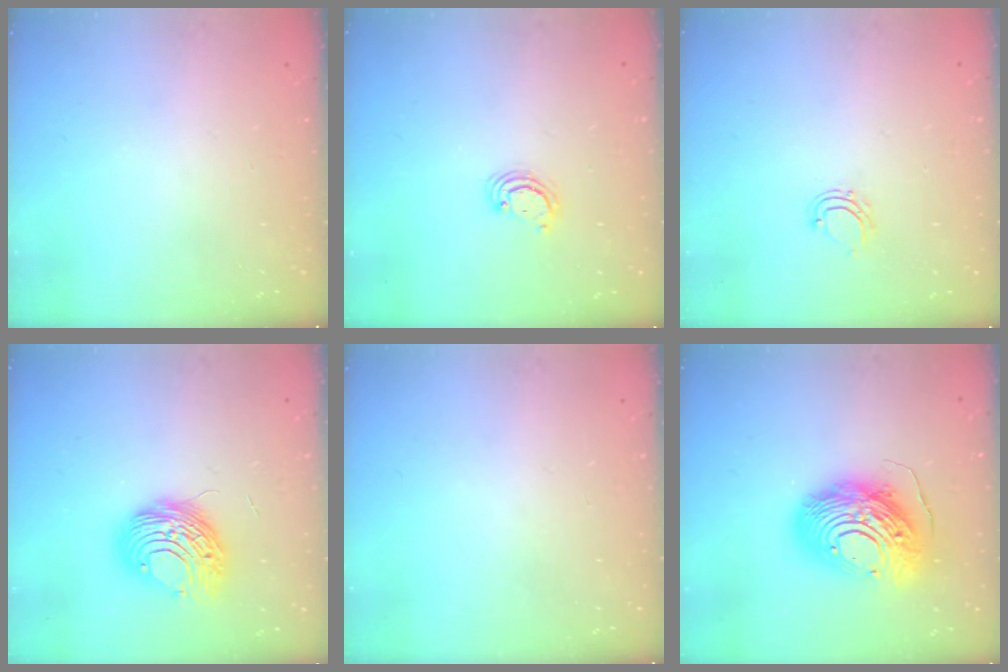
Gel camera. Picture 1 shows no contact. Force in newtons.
{"total": 2.5, "press": 2.5, "slide": 0.3}
{"total": 4.5, "press": 4.4, "slide": 0.6}
{"total": 10.6, "press": 10.5, "slide": 1.5}
{"total": 0.0}
{"total": 18.0, "press": 17.9, "slide": 1.9}